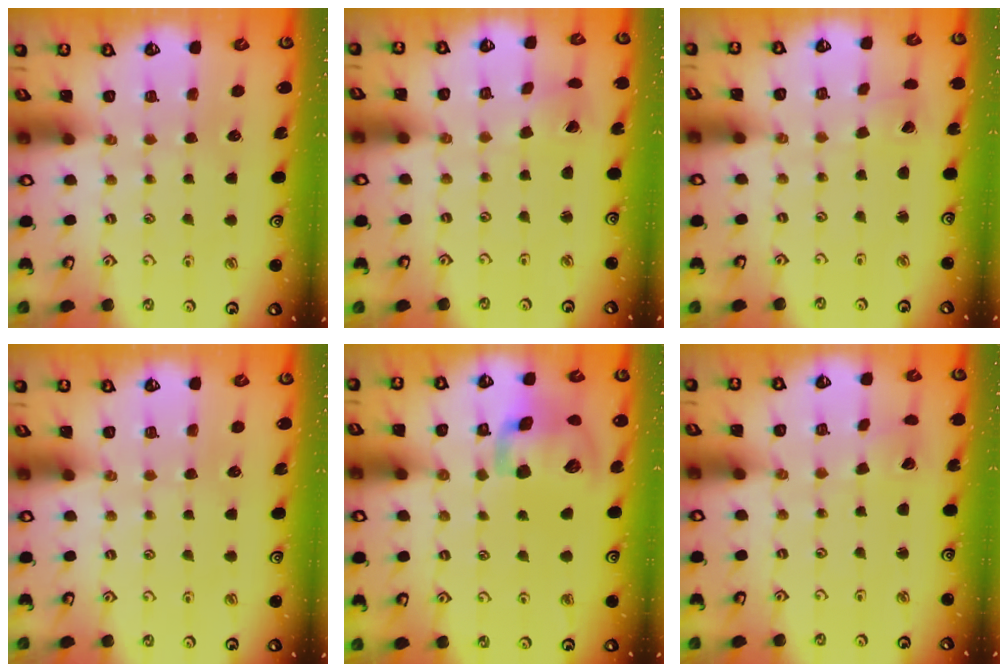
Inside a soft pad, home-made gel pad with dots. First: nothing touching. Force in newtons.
{"total": 1.1, "press": 1.1, "slide": 0.1}
{"total": 1.0, "press": 1.0, "slide": 0.1}
{"total": 0.0}
{"total": 16.9, "press": 16.7, "slide": 2.6}
{"total": 2.3, "press": 2.3, "slide": 0.0}